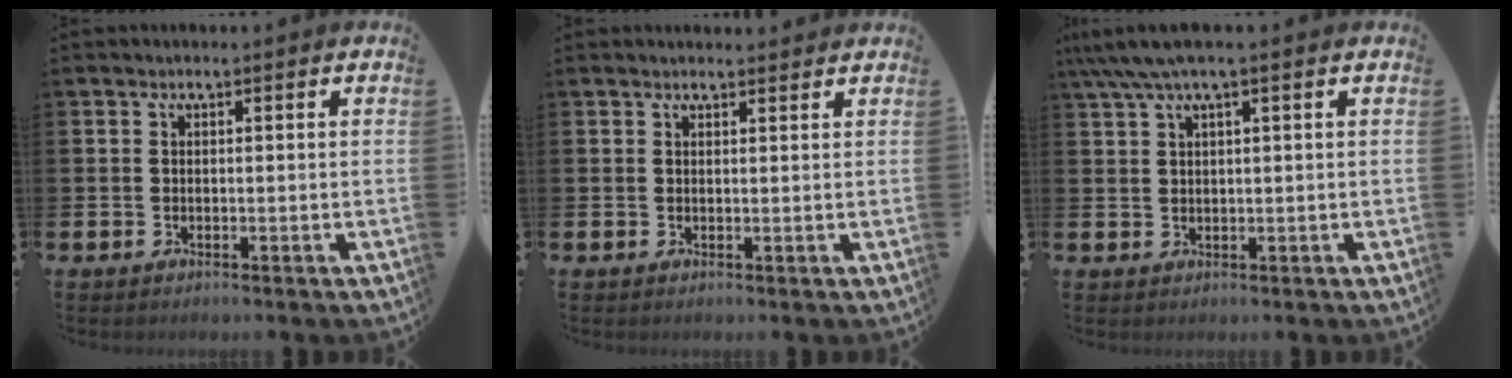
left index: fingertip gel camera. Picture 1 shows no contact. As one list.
[{"total": 1.5, "force": [1.4, 0.1, 0.0], "torque": [0.010, -0.008, 0.024]}, {"total": 3.1, "force": [1.9, 0.4, 2.4], "torque": [-0.053, 0.004, 0.035]}]